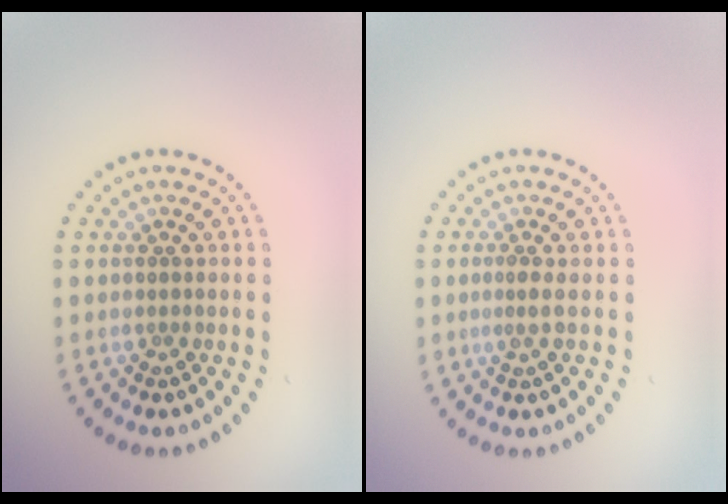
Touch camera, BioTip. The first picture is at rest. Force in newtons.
{"total": 1.1, "press": 0.6, "slide": 0.9}